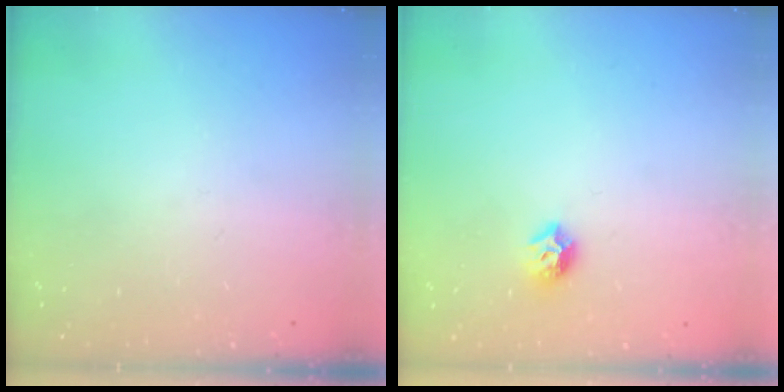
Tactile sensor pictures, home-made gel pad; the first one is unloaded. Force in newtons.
{"total": 7.6, "press": 7.6, "slide": 0.7}